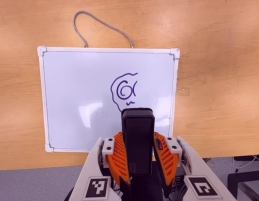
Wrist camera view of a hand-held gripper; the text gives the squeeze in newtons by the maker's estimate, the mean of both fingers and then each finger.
{"total": 9.0, "left": 6.7, "right": 11.2}